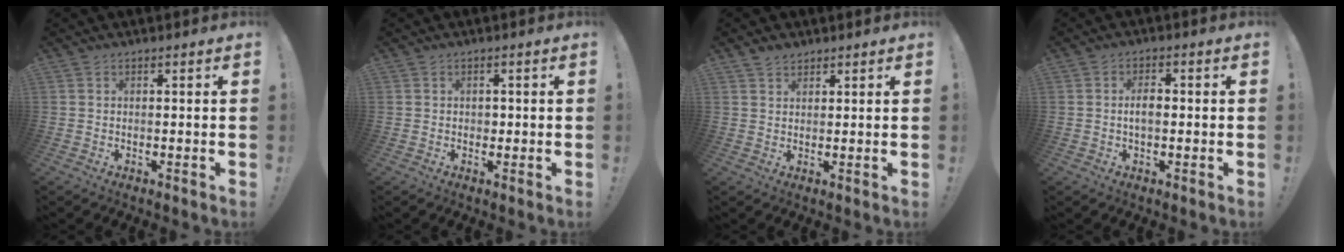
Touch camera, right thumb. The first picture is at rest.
{"total": 1.1, "force": [-0.1, 1.0, 0.2], "torque": [0.004, 0.000, -0.003]}
{"total": 2.5, "force": [2.1, 1.3, 0.5], "torque": [-0.003, -0.012, 0.037]}
{"total": 3.7, "force": [-0.3, 1.8, 3.2], "torque": [-0.050, 0.000, -0.010]}